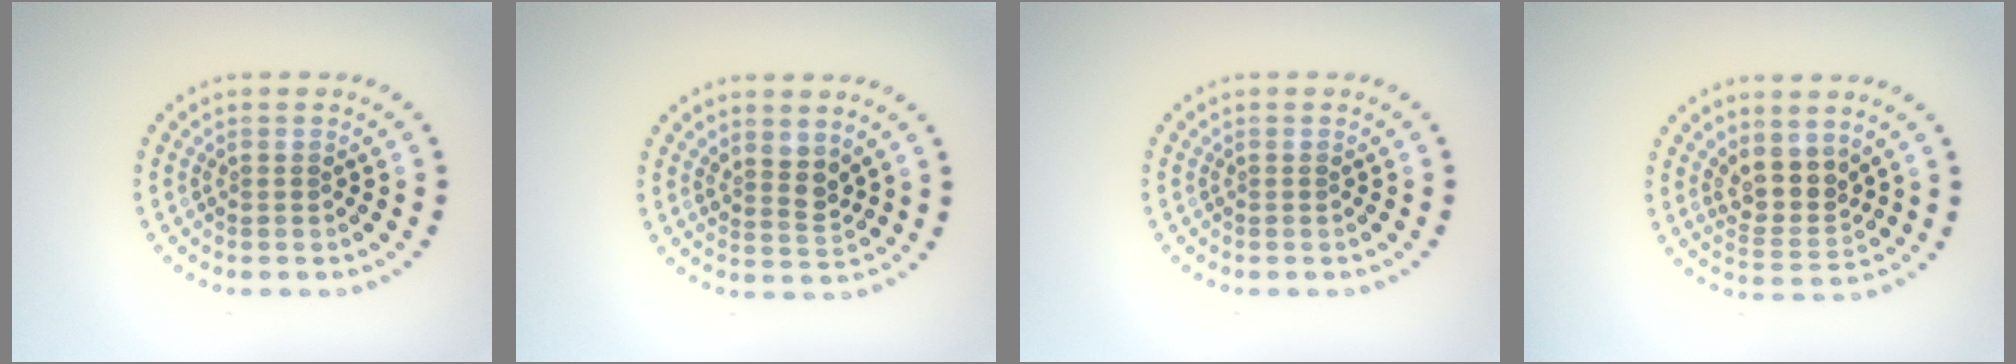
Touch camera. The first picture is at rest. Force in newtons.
{"total": 2.1, "press": 1.6, "slide": 1.4}
{"total": 0.0}
{"total": 3.5, "press": 2.9, "slide": 2.0}